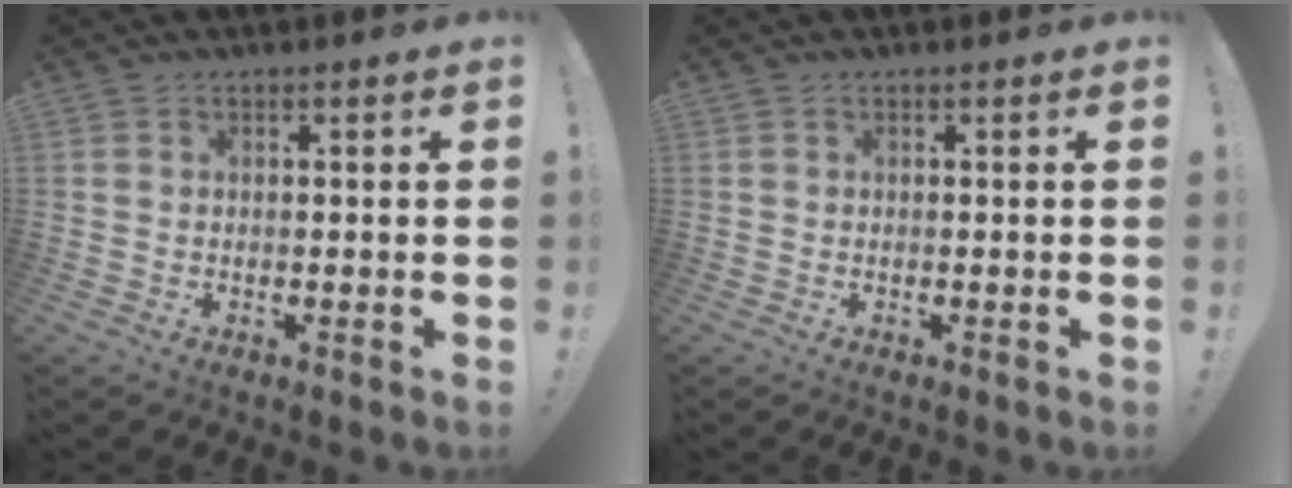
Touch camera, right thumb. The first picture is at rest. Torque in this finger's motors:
{"motor_torque": [-0.04, -0.04, -0.02, 0.02, 0.00]}